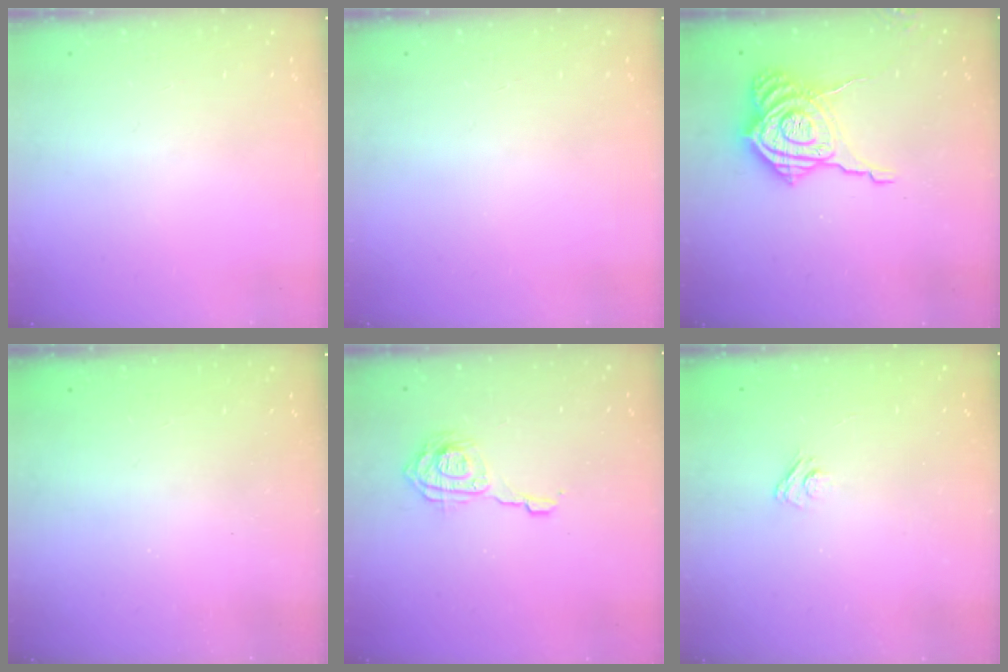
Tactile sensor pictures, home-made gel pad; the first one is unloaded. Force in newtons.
{"total": 0.0}
{"total": 15.0, "press": 15.0, "slide": 1.2}
{"total": 2.3, "press": 2.2, "slide": 0.7}
{"total": 10.3, "press": 10.3, "slide": 1.0}
{"total": 3.1, "press": 2.8, "slide": 1.3}